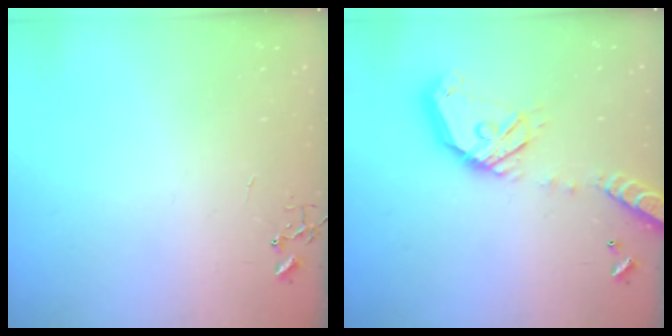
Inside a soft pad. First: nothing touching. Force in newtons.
{"total": 19.5, "press": 19.2, "slide": 3.4}